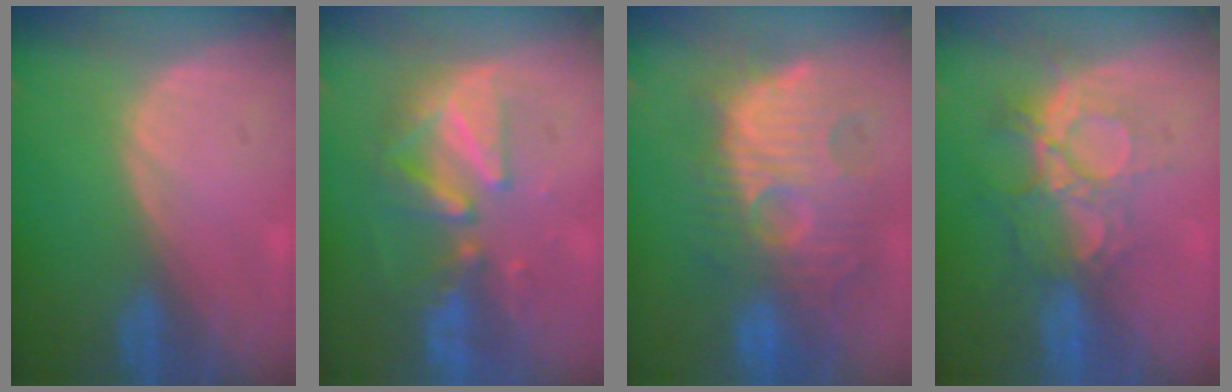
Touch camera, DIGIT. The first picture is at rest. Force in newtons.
{"total": 8.3, "press": 8.1, "slide": 1.9}
{"total": 13.1, "press": 12.3, "slide": 4.4}
{"total": 9.3, "press": 7.9, "slide": 5.1}